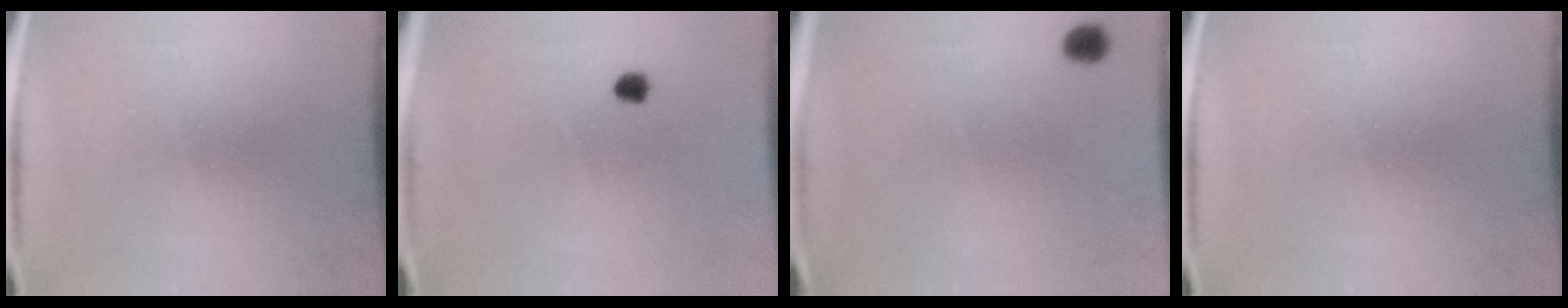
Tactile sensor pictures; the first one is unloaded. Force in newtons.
{"total": 1.9}
{"total": 2.3}
{"total": 0.0}